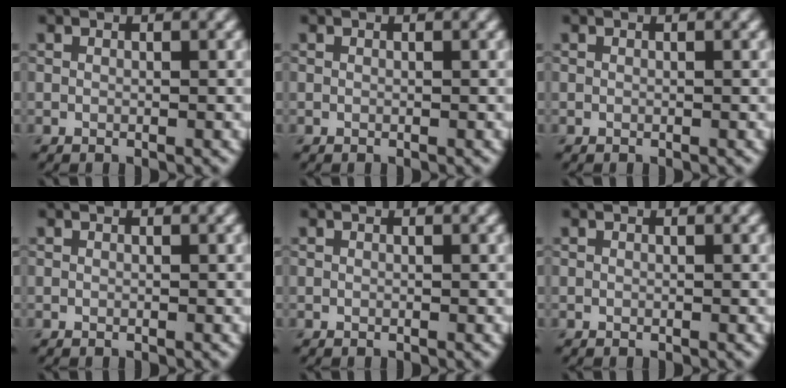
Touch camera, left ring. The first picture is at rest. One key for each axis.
{"total": 0.0}
{"total": 0.0}
{"total": 0.0}
{"total": 0.0}
{"total": 0.0}